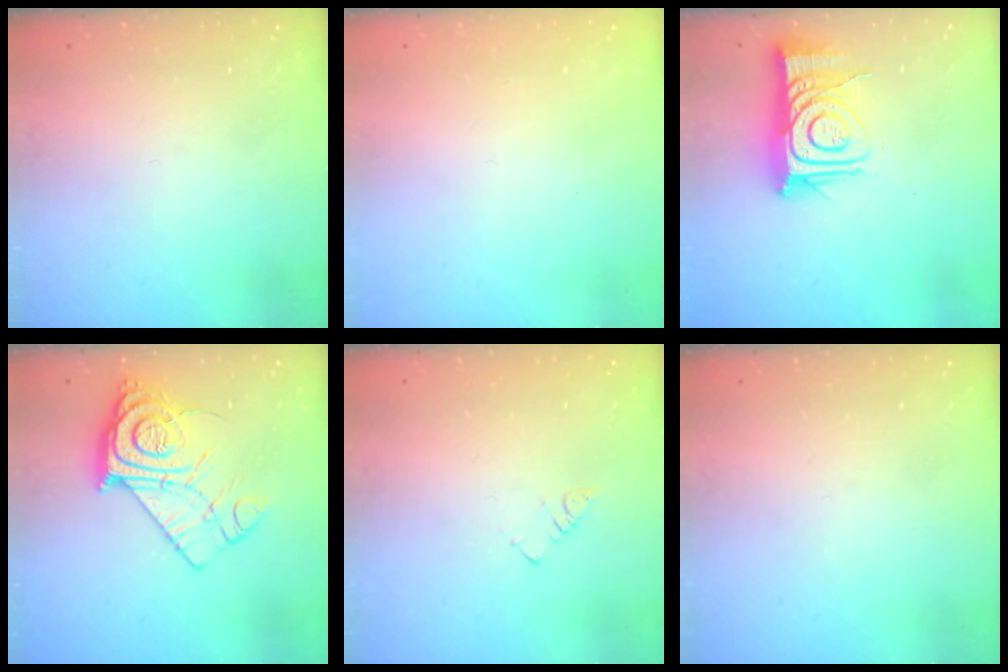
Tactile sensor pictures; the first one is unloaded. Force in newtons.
{"total": 1.5, "press": 1.5, "slide": 0.1}
{"total": 14.8, "press": 14.7, "slide": 1.0}
{"total": 14.6, "press": 14.5, "slide": 1.4}
{"total": 2.3, "press": 2.3, "slide": 0.4}
{"total": 0.0}